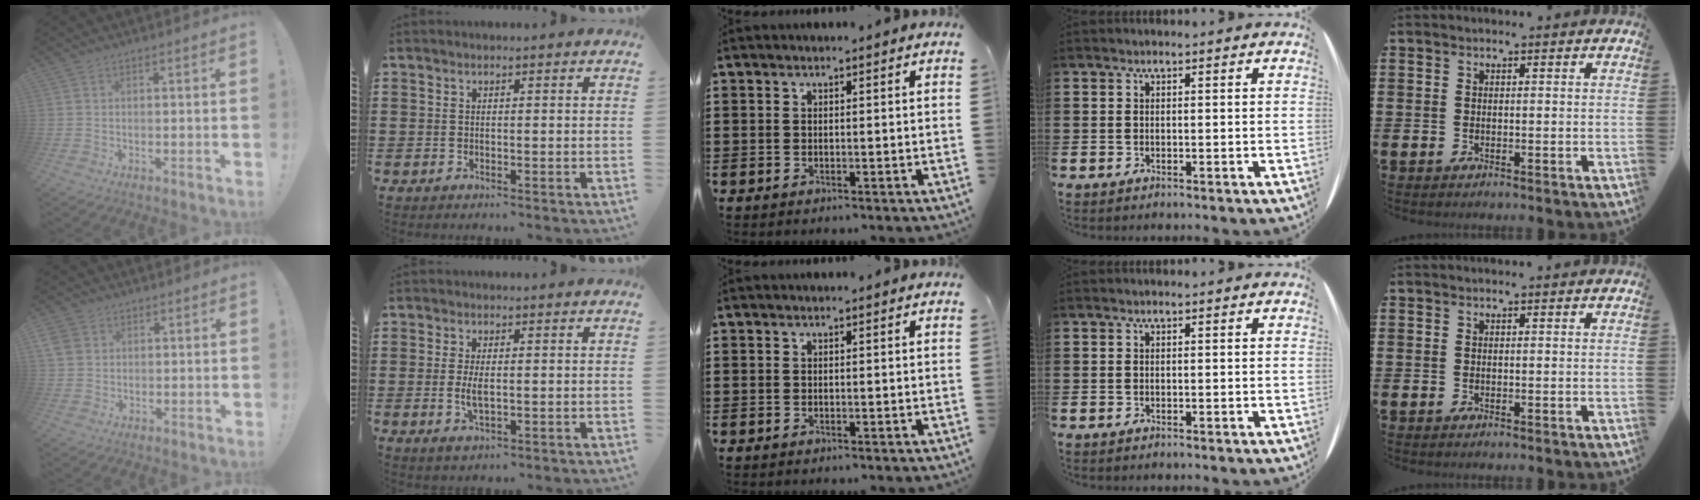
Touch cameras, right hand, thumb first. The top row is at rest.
{"thumb": {"total": 5.5, "force": [1.9, 4.9, 1.6], "torque": [-0.032, -0.005, 0.040]}, "index": {"total": 3.7, "force": [-0.3, 1.4, 3.4], "torque": [-0.078, -0.006, -0.010]}}